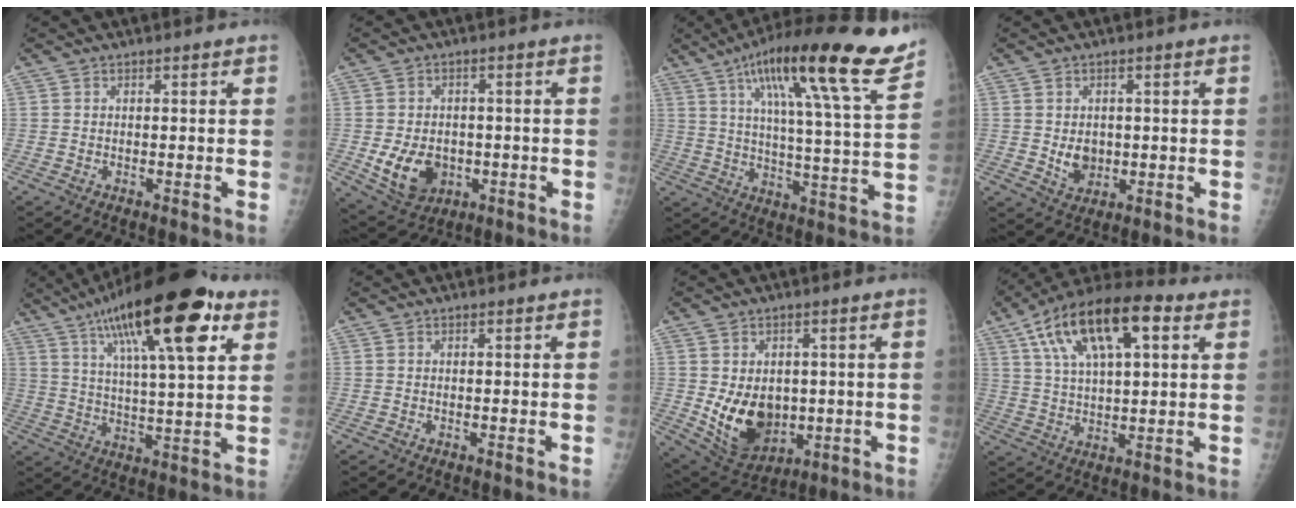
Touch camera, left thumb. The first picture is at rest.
{"total": 9.2, "force": [-2.0, 7.2, 5.5], "torque": [-0.074, 0.001, -0.017]}
{"total": 23.4, "force": [14.8, 3.1, 17.8], "torque": [-0.258, -0.038, 0.219]}
{"total": 4.7, "force": [-0.2, 3.8, 2.7], "torque": [-0.025, -0.005, 0.008]}
{"total": 23.6, "force": [11.8, 6.7, 19.3], "torque": [-0.297, -0.013, 0.185]}
{"total": 0.0}
{"total": 12.3, "force": [-0.9, 9.1, 8.2], "torque": [-0.100, -0.017, 0.012]}
{"total": 19.2, "force": [7.9, 8.4, 15.3], "torque": [-0.259, 0.008, 0.134]}